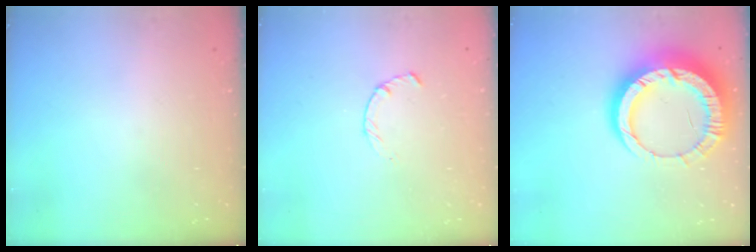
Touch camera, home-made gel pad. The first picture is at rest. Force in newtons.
{"total": 2.4, "press": 2.3, "slide": 0.4}
{"total": 17.1, "press": 17.0, "slide": 1.9}